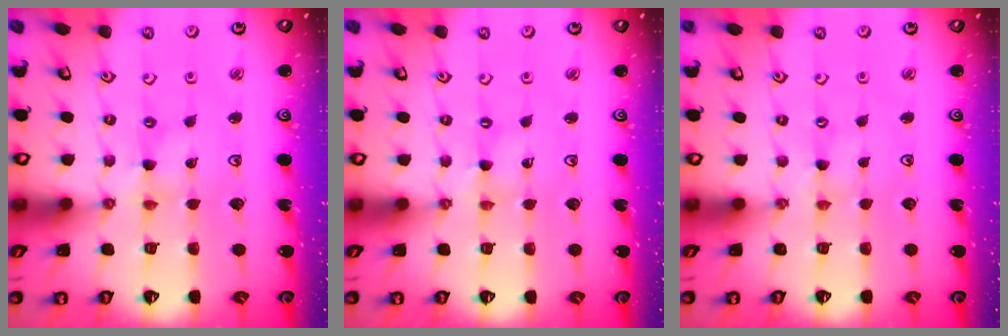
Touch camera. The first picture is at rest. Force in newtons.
{"total": 0.0}
{"total": 0.0}